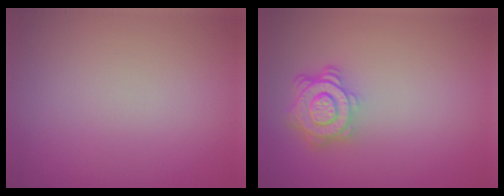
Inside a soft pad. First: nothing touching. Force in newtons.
{"total": 4.5, "press": 3.5, "slide": 2.9}